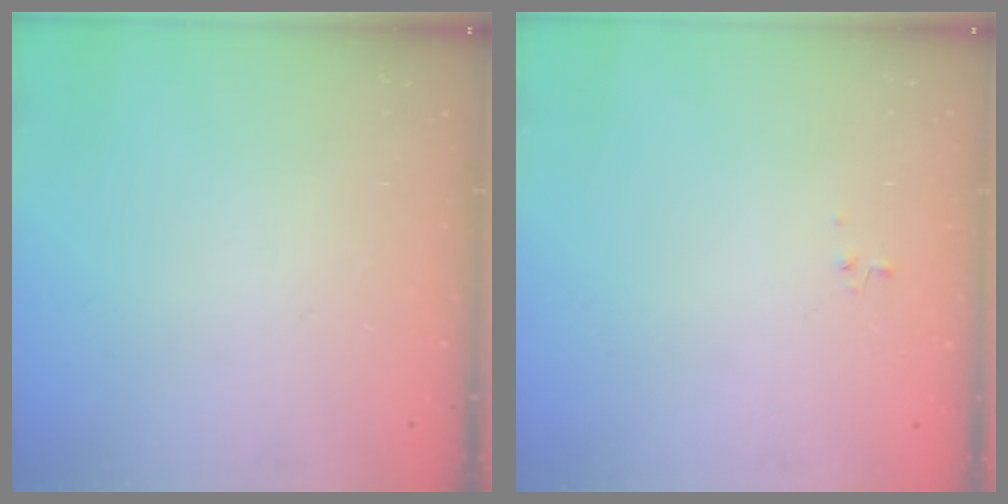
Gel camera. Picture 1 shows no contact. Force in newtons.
{"total": 0.9, "press": 0.8, "slide": 0.3}